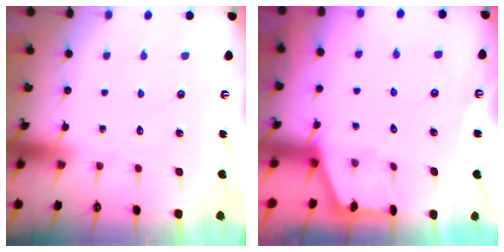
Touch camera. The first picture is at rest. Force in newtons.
{"total": 1.0, "press": 1.0, "slide": 0.2}